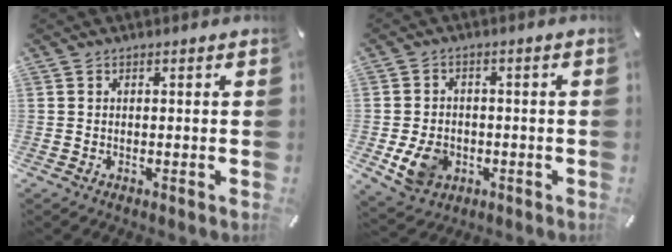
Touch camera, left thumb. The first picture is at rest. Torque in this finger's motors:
{"motor_torque": [0.62, 1.93, 0.18, 0.03, 0.08]}